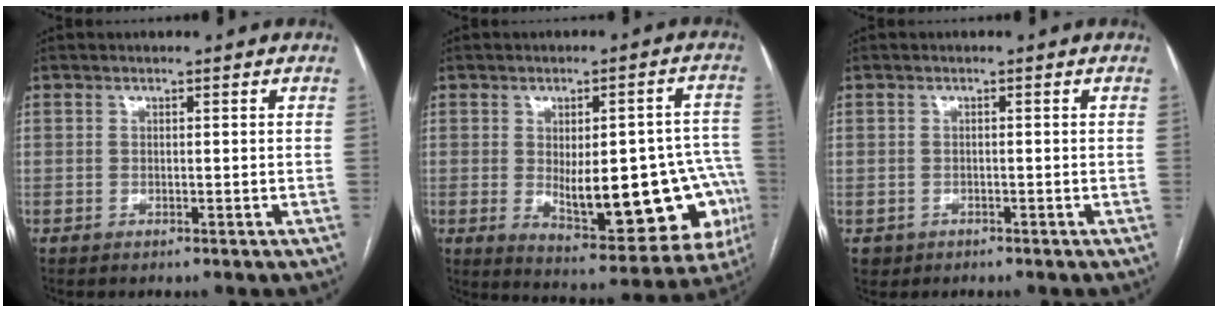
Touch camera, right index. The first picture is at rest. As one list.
[{"total": 19.5, "force": [-3.5, 7.2, 17.8], "torque": [-0.159, 0.023, -0.017]}, {"total": 1.6, "force": [-0.7, 1.4, 0.0], "torque": [-0.004, 0.005, -0.008]}]